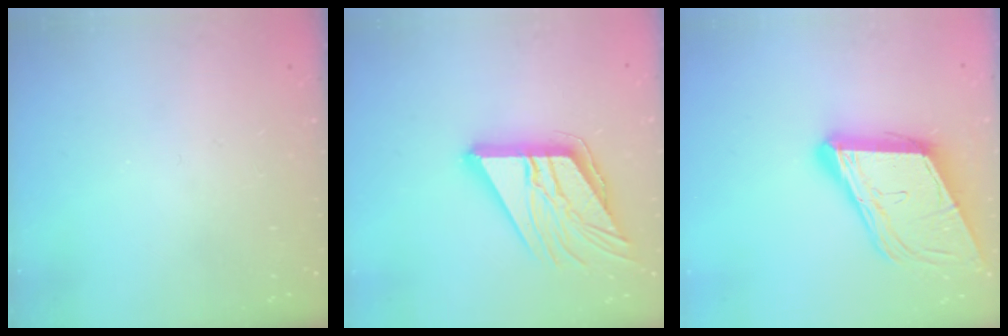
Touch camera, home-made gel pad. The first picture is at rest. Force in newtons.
{"total": 17.3, "press": 17.1, "slide": 2.7}
{"total": 16.6, "press": 16.1, "slide": 4.0}